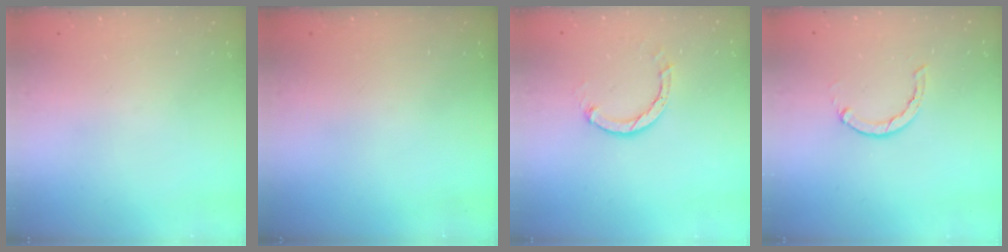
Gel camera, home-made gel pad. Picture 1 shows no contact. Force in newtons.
{"total": 0.0}
{"total": 3.0, "press": 3.0, "slide": 0.4}
{"total": 2.1, "press": 2.1, "slide": 0.3}